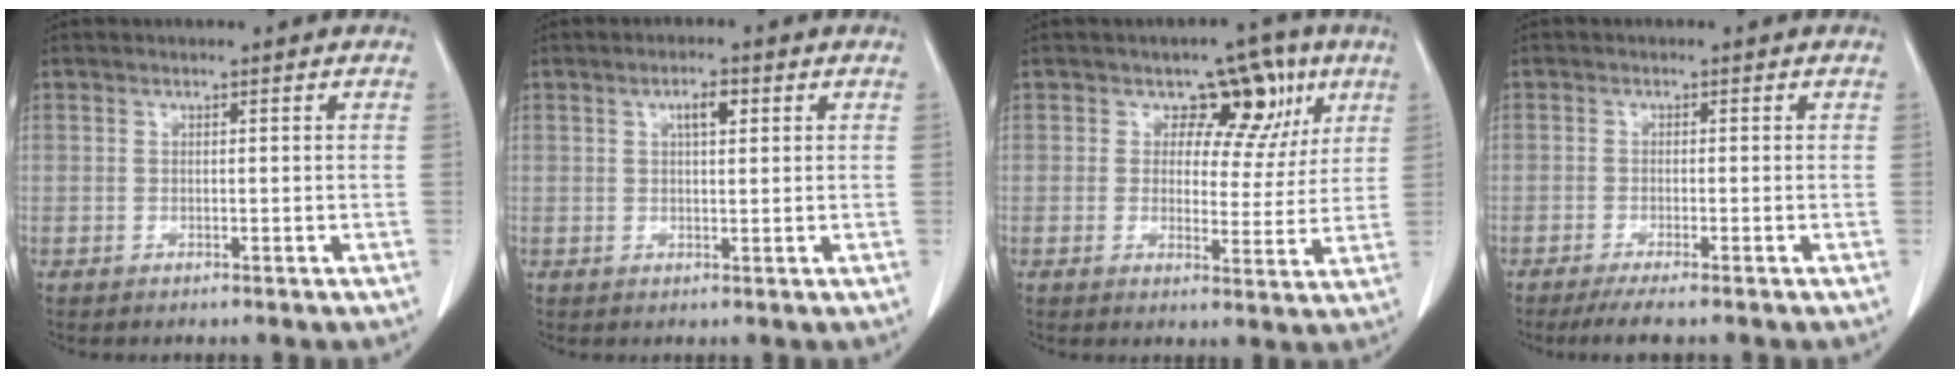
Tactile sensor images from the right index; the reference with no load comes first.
{"total": 2.9, "force": [1.2, 0.9, 2.5], "torque": [-0.043, 0.002, 0.019]}
{"total": 7.9, "force": [3.7, 5.6, 4.2], "torque": [-0.023, 0.013, 0.046]}
{"total": 3.7, "force": [-2.9, -0.1, 2.3], "torque": [-0.036, -0.008, -0.050]}